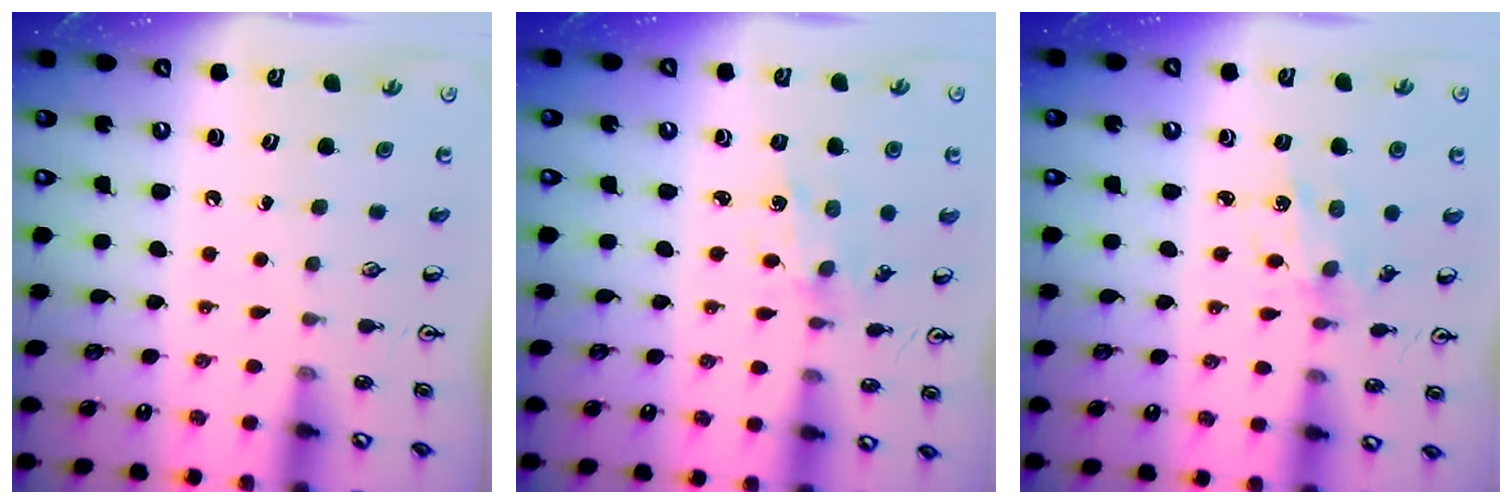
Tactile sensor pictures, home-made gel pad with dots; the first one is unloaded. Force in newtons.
{"total": 1.5, "press": 1.5, "slide": 0.1}
{"total": 2.0, "press": 2.0, "slide": 0.5}